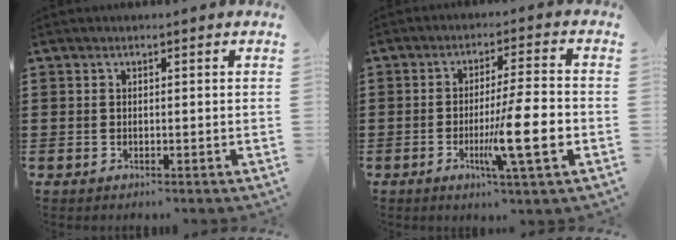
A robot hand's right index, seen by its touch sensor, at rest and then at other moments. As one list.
[{"total": 10.6, "force": [-2.8, 0.9, 10.1], "torque": [-0.170, -0.016, -0.050]}]